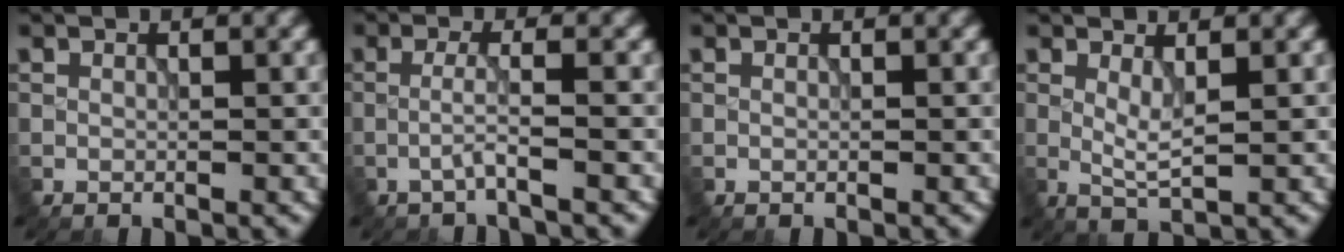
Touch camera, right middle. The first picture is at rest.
{"total": 1.9, "force": [-0.8, 0.0, 1.8], "torque": [-0.035, 0.005, -0.022]}
{"total": 0.0}
{"total": 2.0, "force": [0.6, 0.4, 1.9], "torque": [-0.041, -0.007, 0.013]}